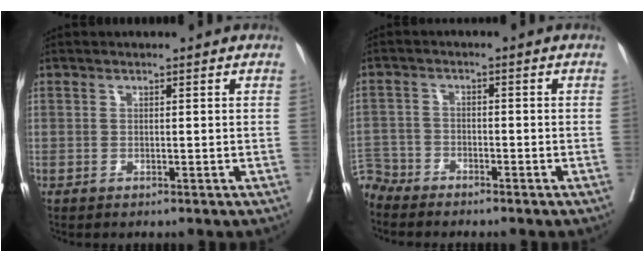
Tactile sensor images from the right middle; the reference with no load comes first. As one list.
[{"total": 4.5, "force": [-4.2, 1.3, -0.9], "torque": [0.018, -0.005, -0.085]}]